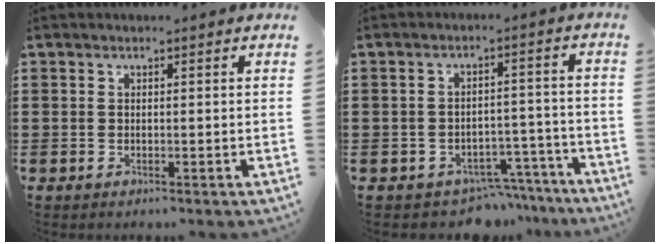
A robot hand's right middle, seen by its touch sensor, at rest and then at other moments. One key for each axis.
{"total": 4.2, "fx": -4.0, "fy": 1.2, "fz": 0.6, "tx": -0.014, "ty": 0.009, "tz": -0.080}